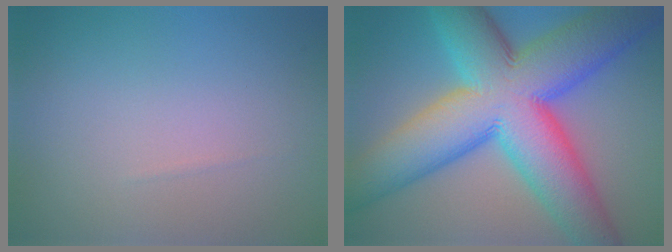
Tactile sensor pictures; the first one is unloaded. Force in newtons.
{"total": 16.5, "press": 16.5, "slide": 0.1}